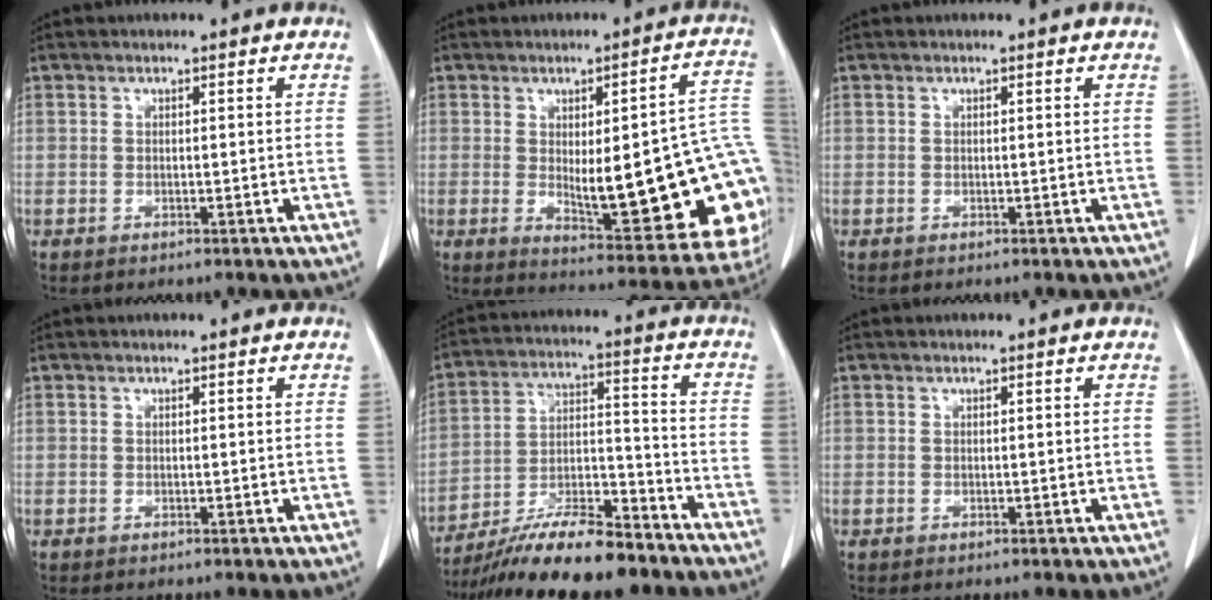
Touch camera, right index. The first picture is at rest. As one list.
[{"total": 24.2, "force": [-2.3, 5.8, 23.4], "torque": [-0.209, 0.010, -0.011]}, {"total": 0.0}, {"total": 0.0}, {"total": 15.6, "force": [-13.1, 2.4, 8.1], "torque": [-0.148, 0.004, -0.228]}, {"total": 0.0}]